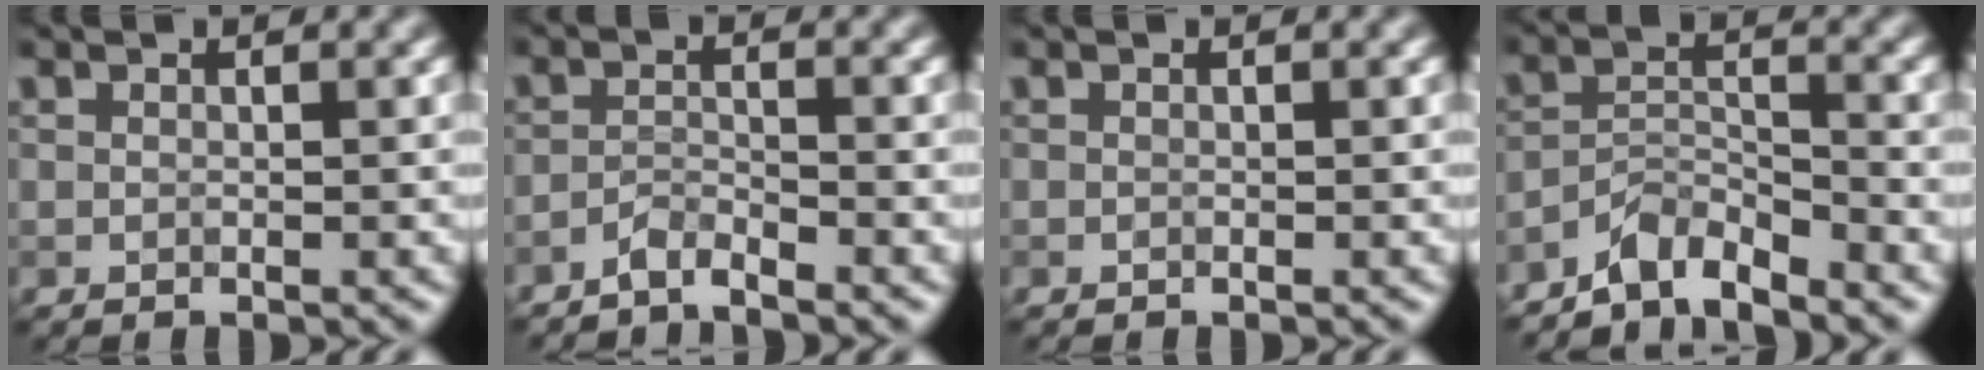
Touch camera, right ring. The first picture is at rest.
{"total": 1.7, "force": [-1.6, 0.1, 0.6], "torque": [-0.011, 0.004, -0.036]}
{"total": 0.0}
{"total": 3.4, "force": [-3.1, 0.7, 1.2], "torque": [-0.018, 0.007, -0.069]}